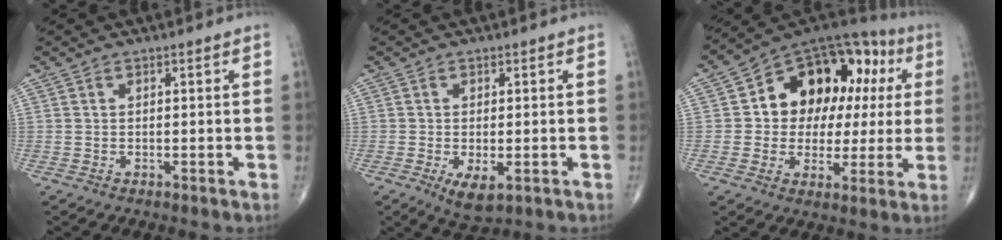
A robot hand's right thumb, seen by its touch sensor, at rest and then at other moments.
{"total": 4.9, "force": [-1.7, 2.2, 4.1], "torque": [-0.071, -0.012, -0.022]}
{"total": 20.2, "force": [3.8, 14.4, 13.6], "torque": [-0.125, 0.039, 0.057]}